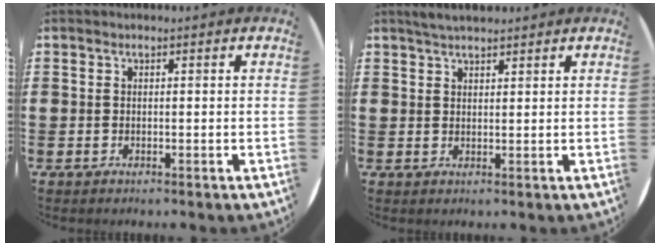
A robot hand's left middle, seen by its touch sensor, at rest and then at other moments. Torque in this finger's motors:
{"motor_torque": [0.38, -0.36, 0.00, 0.00]}